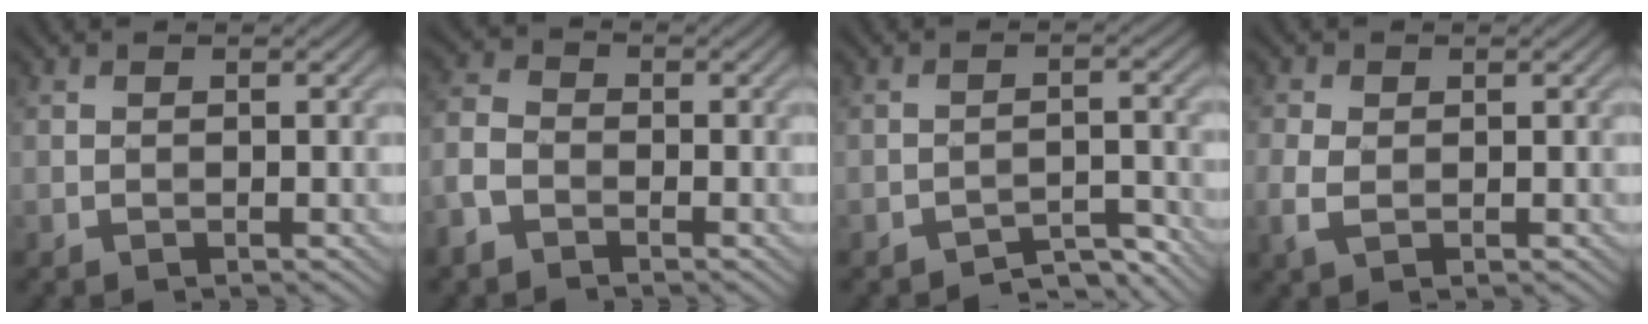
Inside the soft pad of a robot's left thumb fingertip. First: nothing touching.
{"total": 4.3, "force": [-2.6, 2.7, 2.2], "torque": [-0.058, -0.001, -0.069]}
{"total": 4.1, "force": [-3.7, 0.9, 1.5], "torque": [-0.017, 0.009, -0.056]}
{"total": 2.9, "force": [-0.3, 1.9, 2.1], "torque": [-0.060, -0.001, -0.008]}